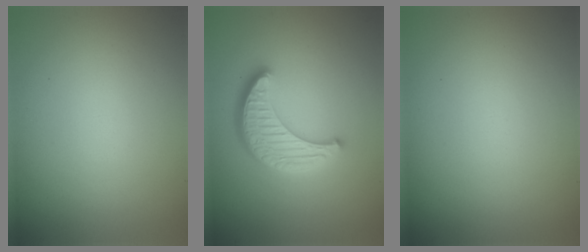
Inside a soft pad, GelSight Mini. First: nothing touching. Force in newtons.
{"total": 4.5, "press": 3.8, "slide": 2.4}
{"total": 0.0}